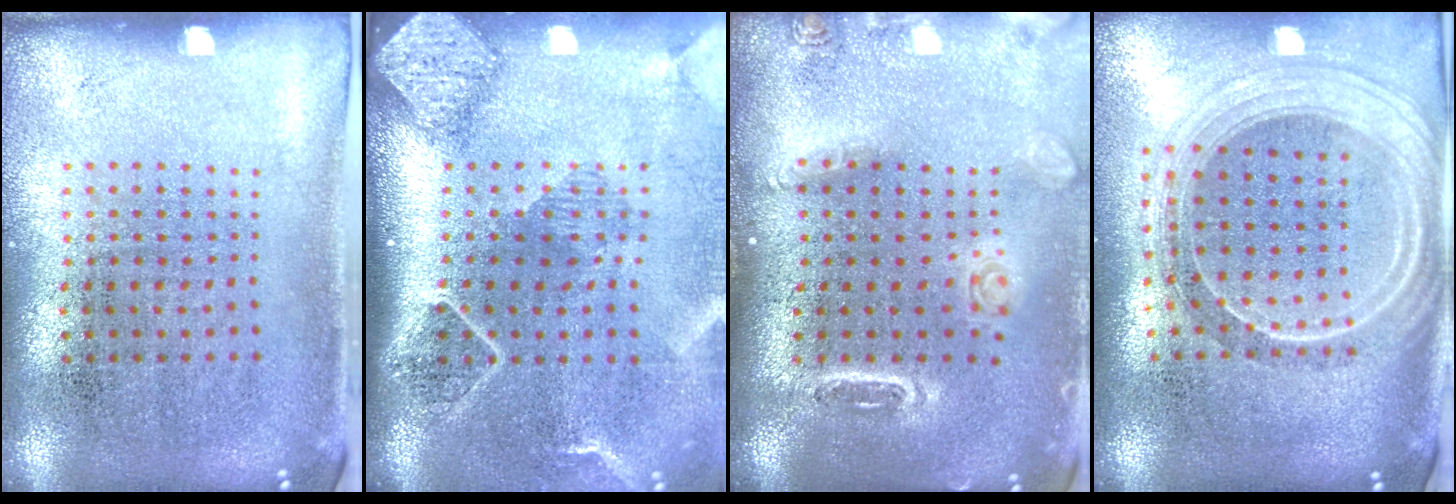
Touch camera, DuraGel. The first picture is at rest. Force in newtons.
{"total": 2.7, "press": 2.0, "slide": 1.8}
{"total": 1.5, "press": 1.5, "slide": 0.2}
{"total": 2.3, "press": 1.9, "slide": 1.3}